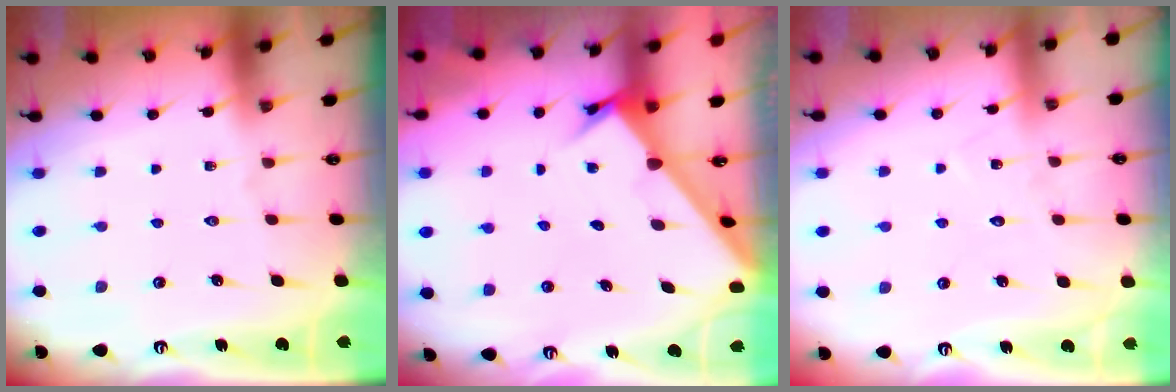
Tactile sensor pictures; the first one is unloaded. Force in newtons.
{"total": 2.5, "press": 2.5, "slide": 0.3}
{"total": 6.5, "press": 6.4, "slide": 0.5}